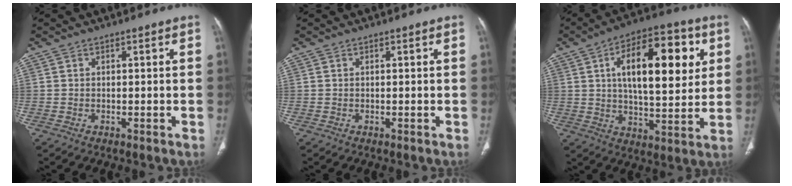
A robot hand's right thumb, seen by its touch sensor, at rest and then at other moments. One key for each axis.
{"total": 0.0}
{"total": 20.6, "fx": 5.7, "fy": 9.1, "fz": 17.6, "tx": -0.233, "ty": -0.002, "tz": 0.080}